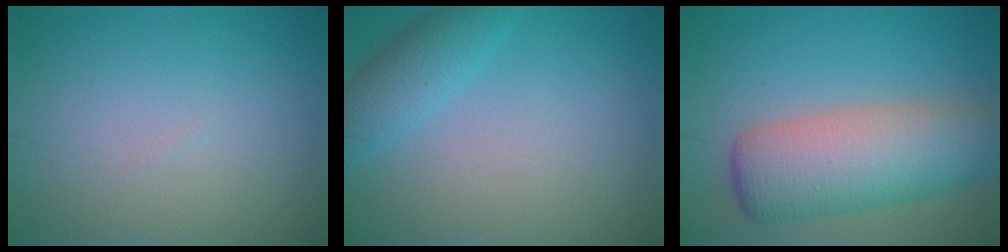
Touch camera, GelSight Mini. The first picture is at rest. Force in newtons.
{"total": 3.0, "press": 3.0, "slide": 0.2}
{"total": 8.2, "press": 8.2, "slide": 0.3}